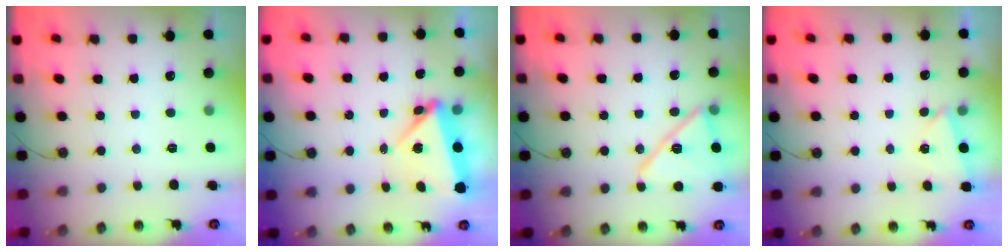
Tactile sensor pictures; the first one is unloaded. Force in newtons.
{"total": 6.9, "press": 4.9, "slide": 4.9}
{"total": 15.4, "press": 15.4, "slide": 0.5}
{"total": 2.2, "press": 1.8, "slide": 1.3}